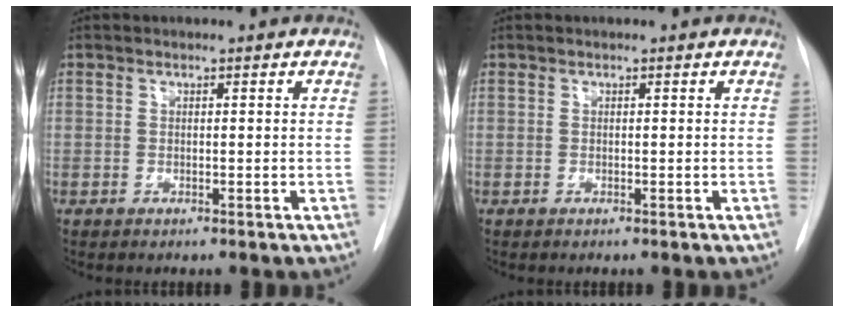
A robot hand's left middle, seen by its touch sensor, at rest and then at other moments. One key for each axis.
{"total": 0.0}